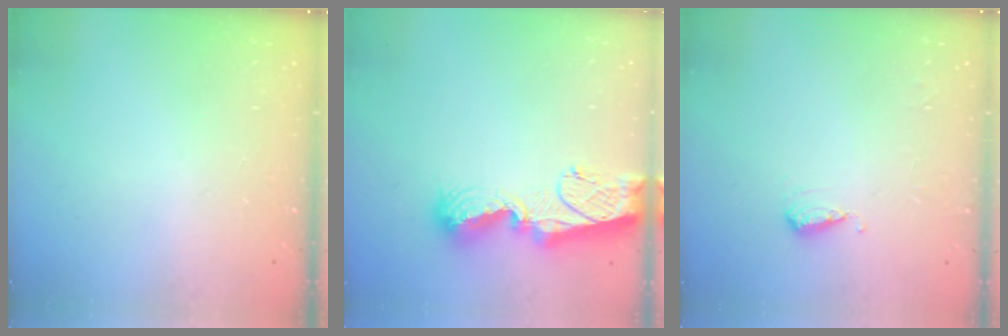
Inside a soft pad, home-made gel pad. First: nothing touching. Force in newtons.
{"total": 11.5, "press": 11.4, "slide": 1.4}
{"total": 5.2, "press": 5.1, "slide": 0.9}